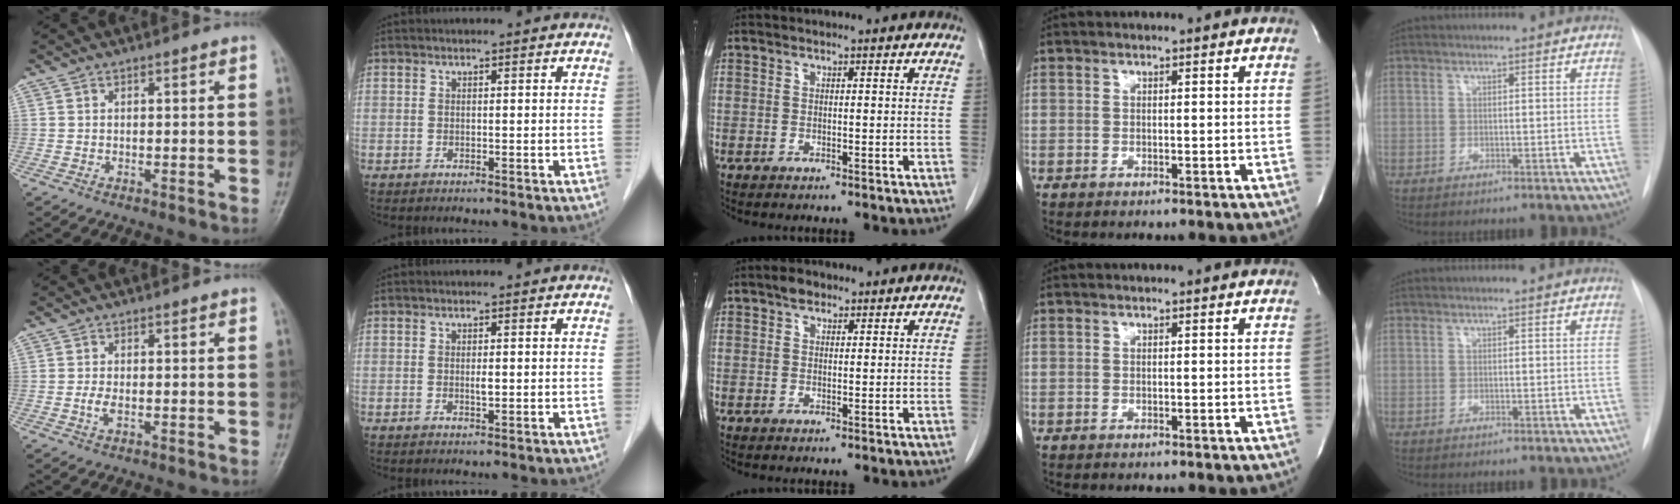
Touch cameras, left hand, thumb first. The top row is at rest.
{"thumb": {"total": 2.0, "force": [-0.4, 0.9, 1.7], "torque": [-0.039, 0.000, -0.010]}, "index": {"total": 0.9, "force": [0.0, 0.2, 0.9], "torque": [-0.016, -0.002, 0.001]}, "middle": {"total": 2.0, "force": [1.3, 1.1, 0.9], "torque": [-0.016, 0.006, 0.020]}}